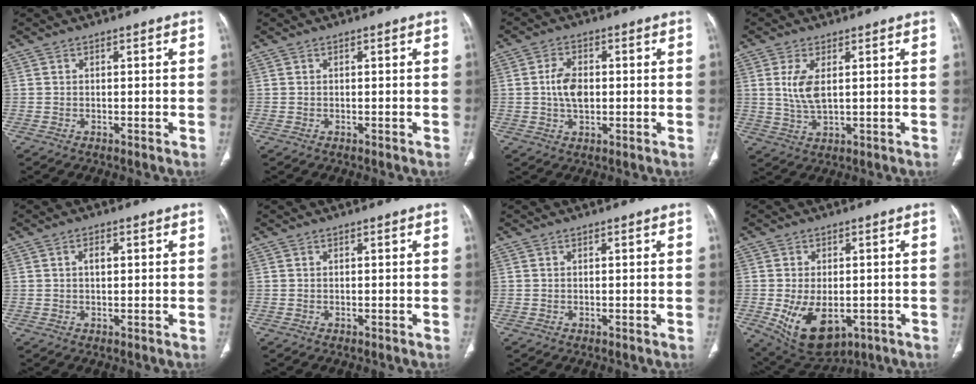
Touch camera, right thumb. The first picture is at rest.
{"total": 0.0}
{"total": 5.8, "force": [0.2, 3.6, 4.6], "torque": [-0.083, 0.005, 0.003]}
{"total": 8.9, "force": [1.3, 4.8, 7.4], "torque": [-0.151, -0.008, 0.032]}
{"total": 2.3, "force": [0.6, 1.1, 1.9], "torque": [-0.035, 0.003, 0.012]}
{"total": 0.0}
{"total": 0.0}
{"total": 12.0, "force": [-3.4, 7.3, 8.9], "torque": [-0.137, -0.003, -0.033]}